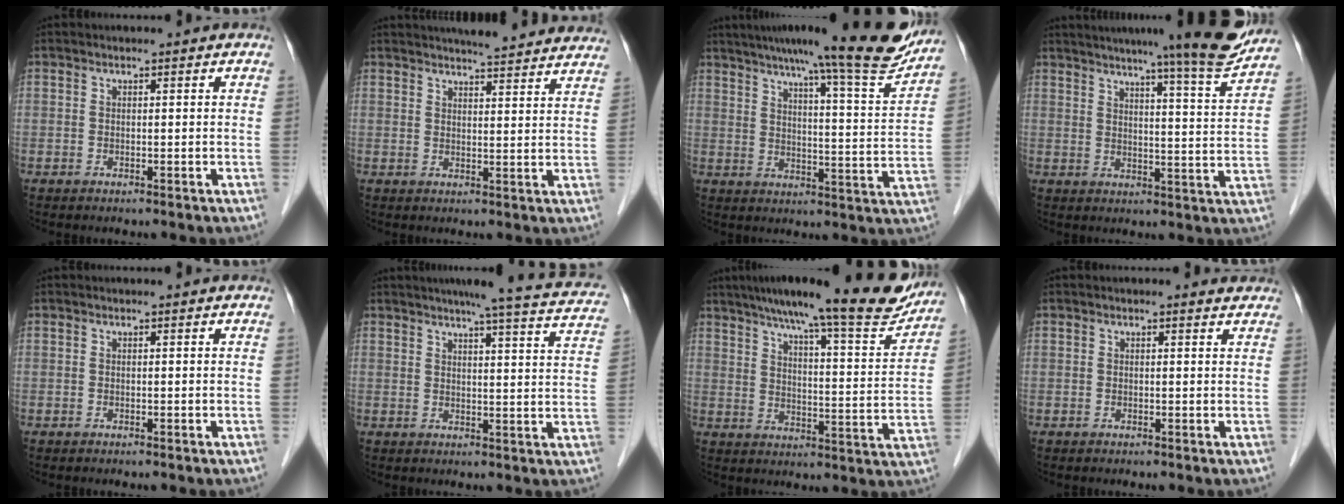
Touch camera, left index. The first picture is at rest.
{"total": 16.6, "force": [15.5, 1.5, 5.8], "torque": [-0.070, -0.001, 0.180]}
{"total": 20.4, "force": [17.4, 0.3, 10.8], "torque": [-0.151, -0.028, 0.227]}
{"total": 16.4, "force": [14.2, -0.5, 8.2], "torque": [-0.115, -0.029, 0.173]}
{"total": 0.0}
{"total": 16.6, "force": [14.8, 0.9, 7.5], "torque": [-0.092, -0.020, 0.157]}
{"total": 21.3, "force": [18.2, 2.2, 10.9], "torque": [-0.161, -0.020, 0.242]}
{"total": 1.3, "force": [1.1, 0.5, 0.6], "torque": [-0.011, 0.004, 0.007]}